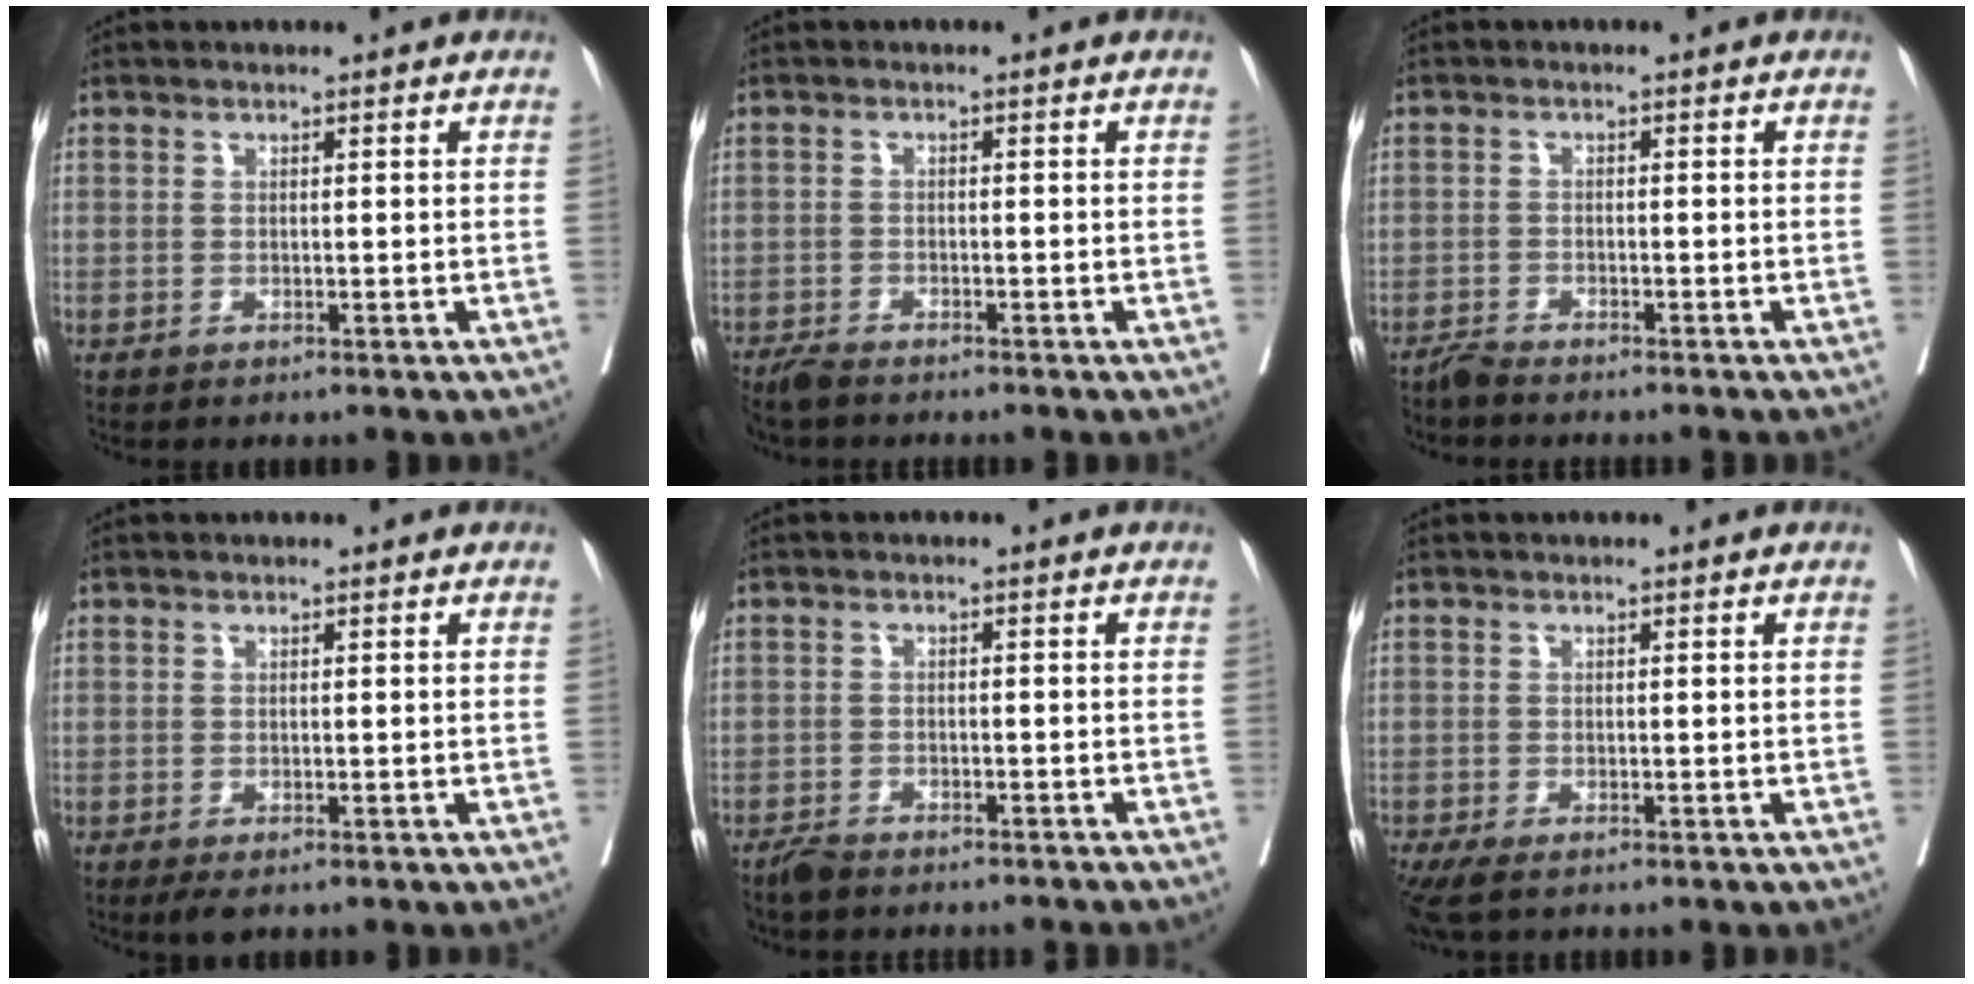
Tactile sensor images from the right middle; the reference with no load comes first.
{"total": 3.8, "force": [-3.5, 0.5, 1.5], "torque": [-0.022, -0.010, -0.060]}
{"total": 2.5, "force": [-2.5, -0.4, 0.5], "torque": [-0.003, -0.003, -0.042]}
{"total": 1.8, "force": [-1.2, 0.6, 1.3], "torque": [-0.014, -0.005, -0.014]}
{"total": 4.5, "force": [-4.3, 0.6, 1.0], "torque": [-0.010, -0.008, -0.068]}
{"total": 4.5, "force": [-3.5, 1.1, 2.6], "torque": [-0.046, -0.015, -0.058]}